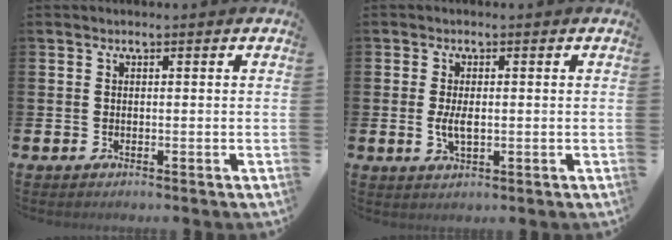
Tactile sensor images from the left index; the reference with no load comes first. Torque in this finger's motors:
{"motor_torque": [0.74, 0.04, 0.37, 0.13]}